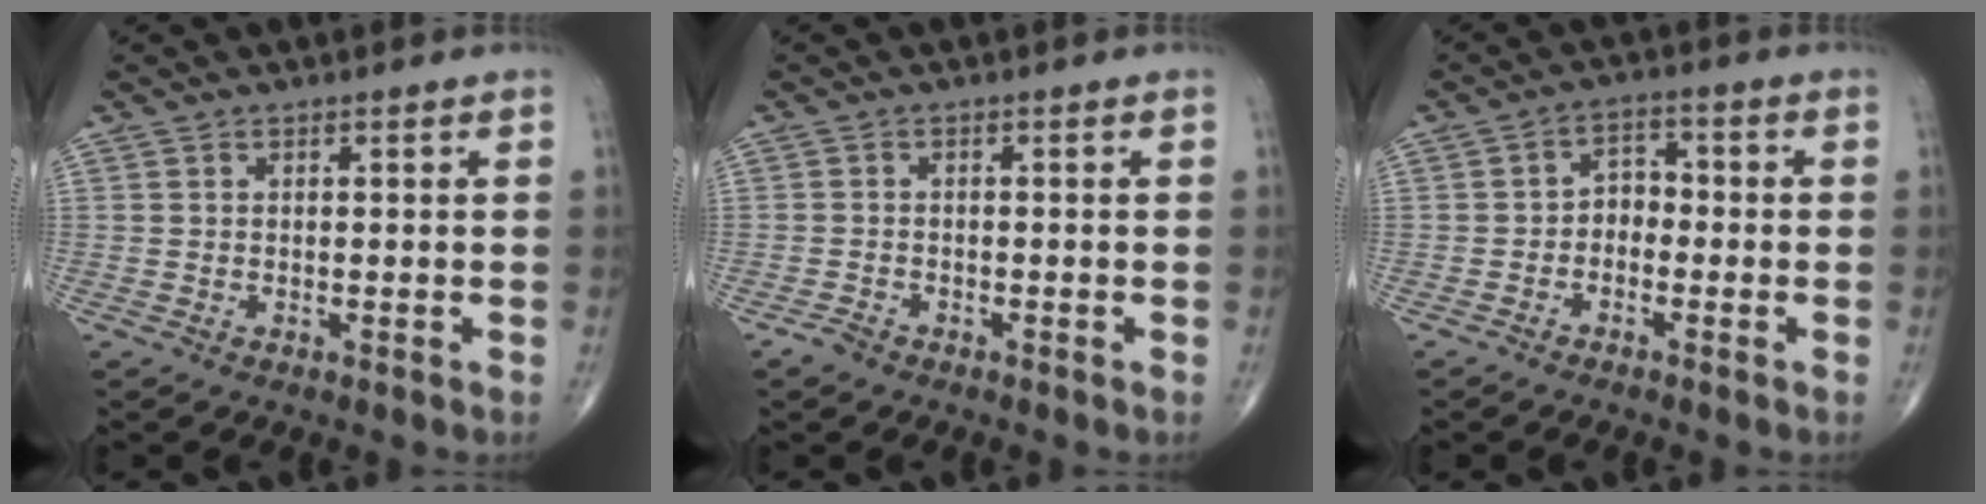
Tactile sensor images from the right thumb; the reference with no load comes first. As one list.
[{"total": 1.6, "force": [-1.3, 0.8, 0.5], "torque": [-0.012, 0.003, -0.024]}, {"total": 3.9, "force": [-1.3, 2.9, 2.2], "torque": [-0.016, 0.026, -0.037]}]